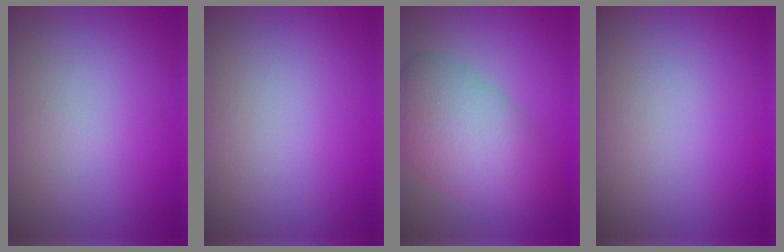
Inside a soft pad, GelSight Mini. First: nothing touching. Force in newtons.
{"total": 0.0}
{"total": 7.8, "press": 7.8, "slide": 0.2}
{"total": 0.0}